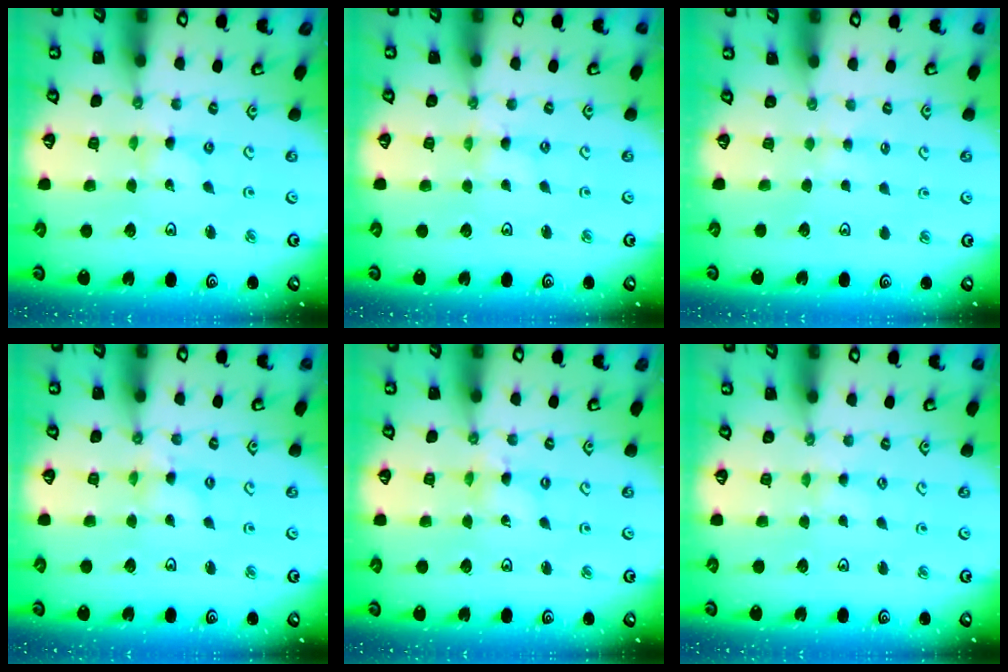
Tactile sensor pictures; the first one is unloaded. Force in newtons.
{"total": 0.0}
{"total": 1.5, "press": 1.5, "slide": 0.4}
{"total": 2.0, "press": 2.0, "slide": 0.2}
{"total": 1.4, "press": 1.4, "slide": 0.1}
{"total": 1.7, "press": 1.7, "slide": 0.3}